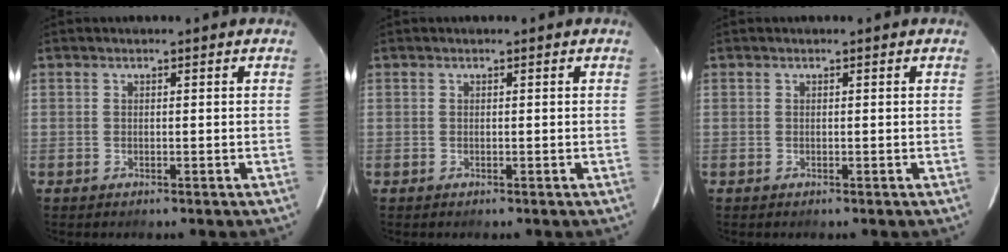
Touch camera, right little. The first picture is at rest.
{"total": 0.0}
{"total": 0.0}